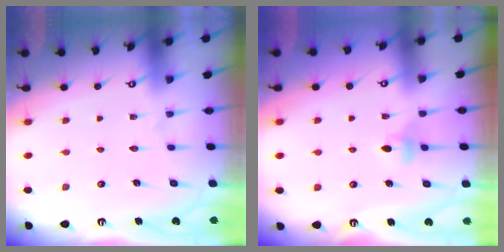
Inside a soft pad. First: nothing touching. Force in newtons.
{"total": 4.7, "press": 4.7, "slide": 0.6}